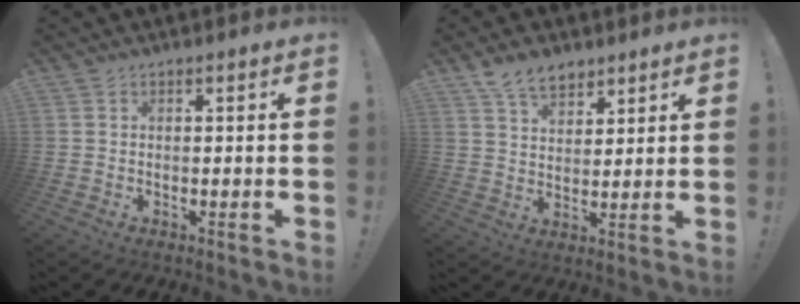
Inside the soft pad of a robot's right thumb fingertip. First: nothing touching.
{"total": 10.5, "force": [8.1, 5.7, 3.6], "torque": [-0.062, -0.048, 0.158]}